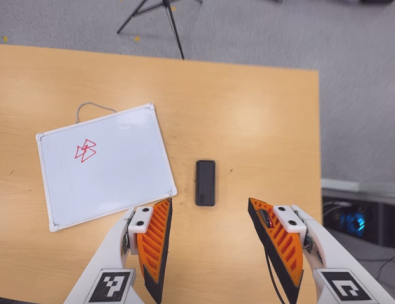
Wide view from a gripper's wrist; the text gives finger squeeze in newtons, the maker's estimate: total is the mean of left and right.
{"total": 0.0}